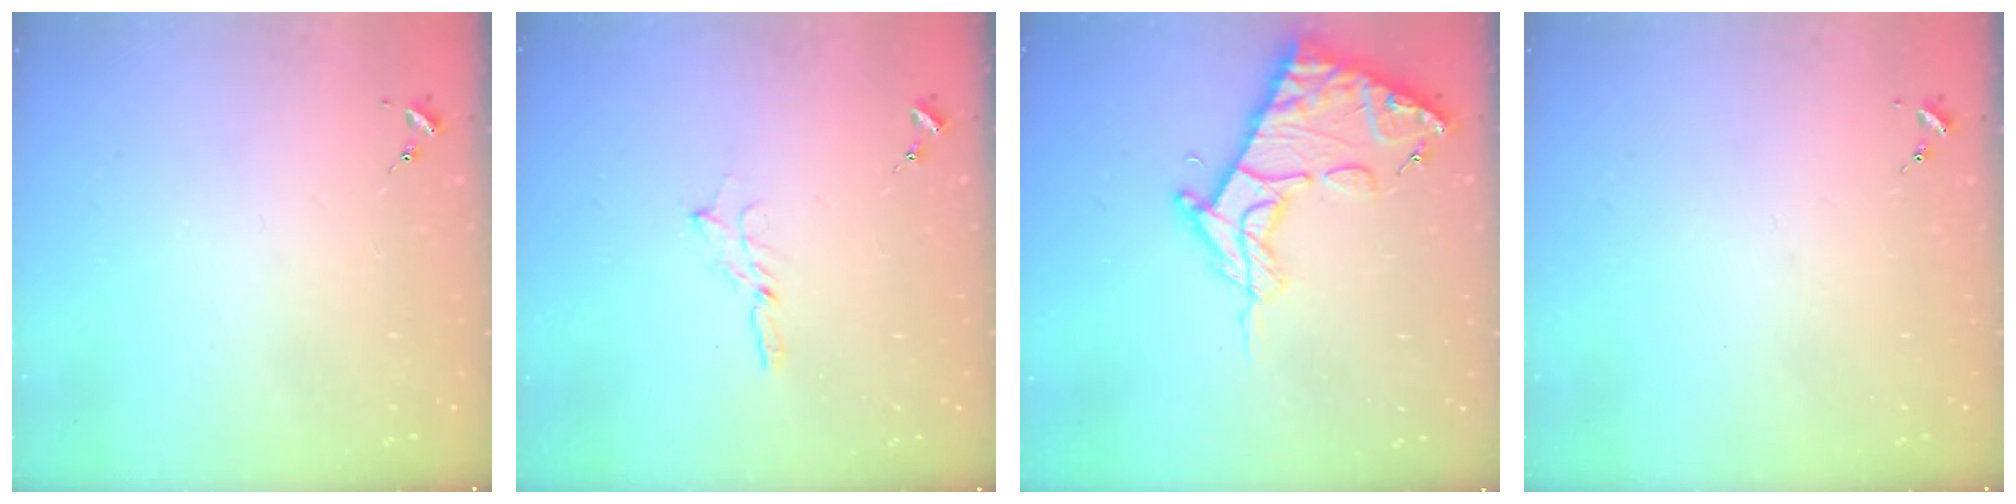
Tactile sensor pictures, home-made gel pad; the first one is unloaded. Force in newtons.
{"total": 1.6, "press": 1.6, "slide": 0.1}
{"total": 16.7, "press": 16.6, "slide": 1.9}
{"total": 0.0}